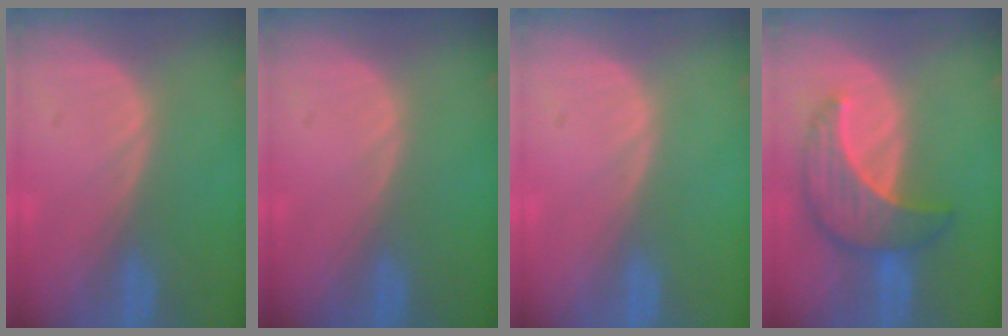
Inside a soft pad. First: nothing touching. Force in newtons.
{"total": 0.0}
{"total": 0.0}
{"total": 7.9, "press": 7.9, "slide": 0.4}